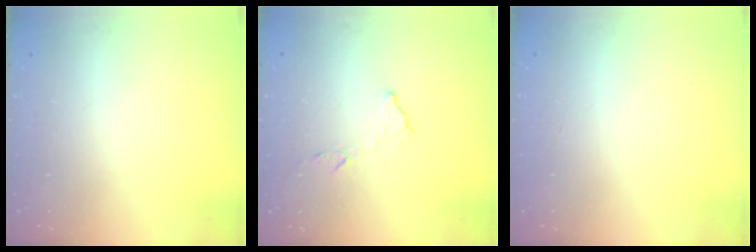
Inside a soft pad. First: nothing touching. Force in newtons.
{"total": 7.6, "press": 7.5, "slide": 0.5}
{"total": 0.0}